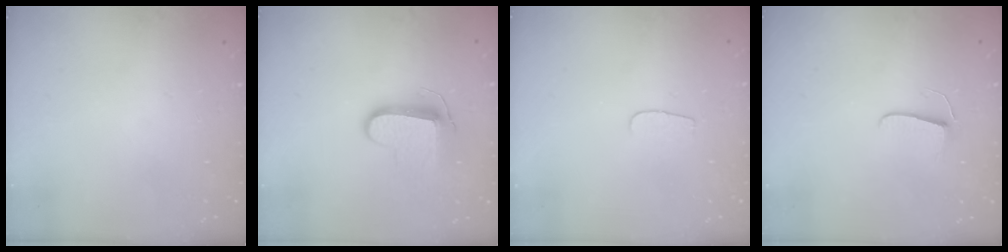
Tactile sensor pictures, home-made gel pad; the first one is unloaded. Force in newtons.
{"total": 10.0, "press": 10.0, "slide": 0.2}
{"total": 3.8, "press": 3.7, "slide": 0.4}
{"total": 5.9, "press": 5.8, "slide": 0.6}